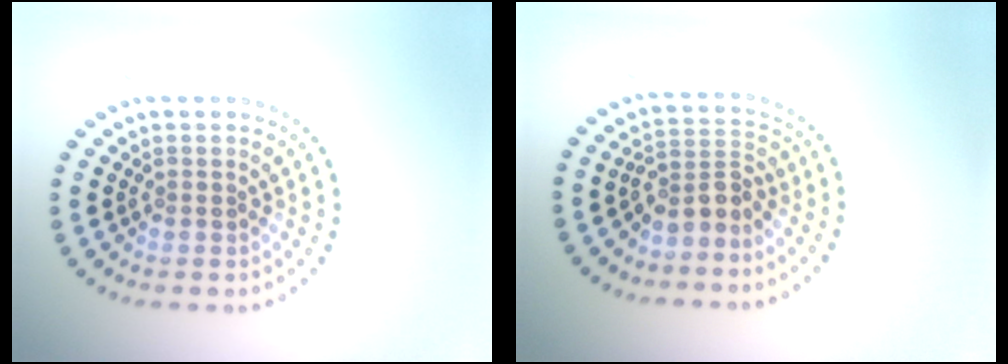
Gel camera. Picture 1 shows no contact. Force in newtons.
{"total": 2.9, "press": 2.1, "slide": 2.0}